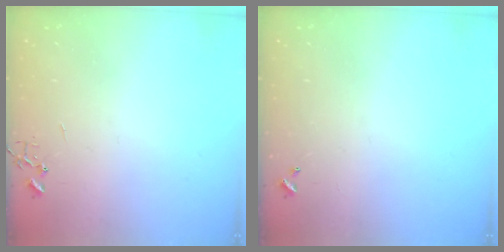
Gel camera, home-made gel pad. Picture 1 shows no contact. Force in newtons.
{"total": 0.0}